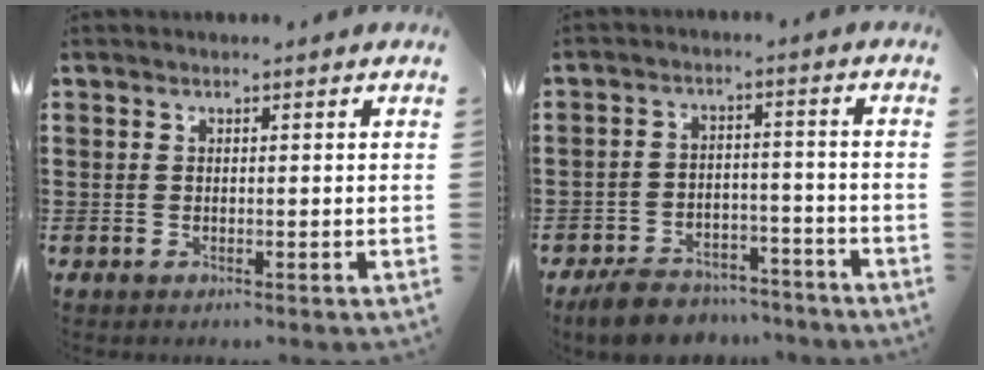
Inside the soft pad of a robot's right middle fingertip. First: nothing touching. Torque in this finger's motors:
{"motor_torque": [0.34, -0.18, 0.21, 0.09]}